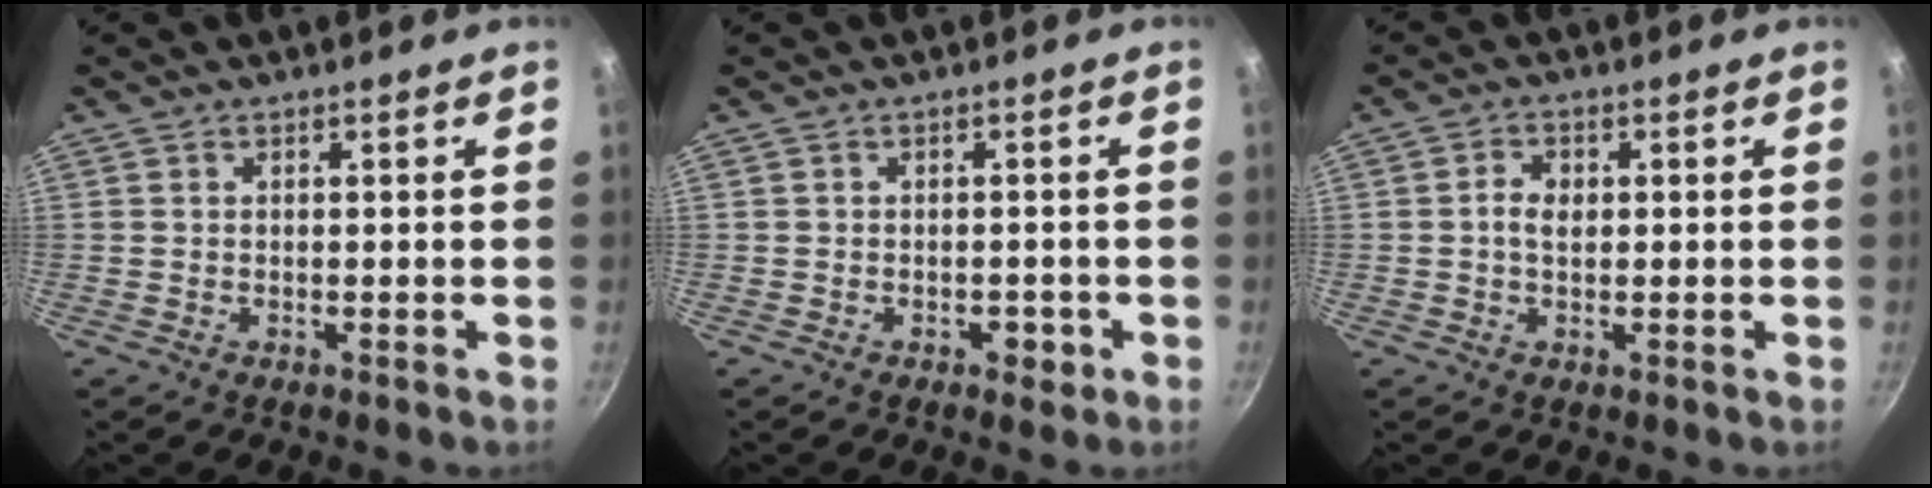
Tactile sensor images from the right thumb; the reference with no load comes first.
{"total": 2.4, "force": [-1.0, 1.5, 1.6], "torque": [-0.010, 0.006, -0.013]}
{"total": 3.2, "force": [0.1, 2.2, 2.2], "torque": [-0.037, 0.005, -0.001]}